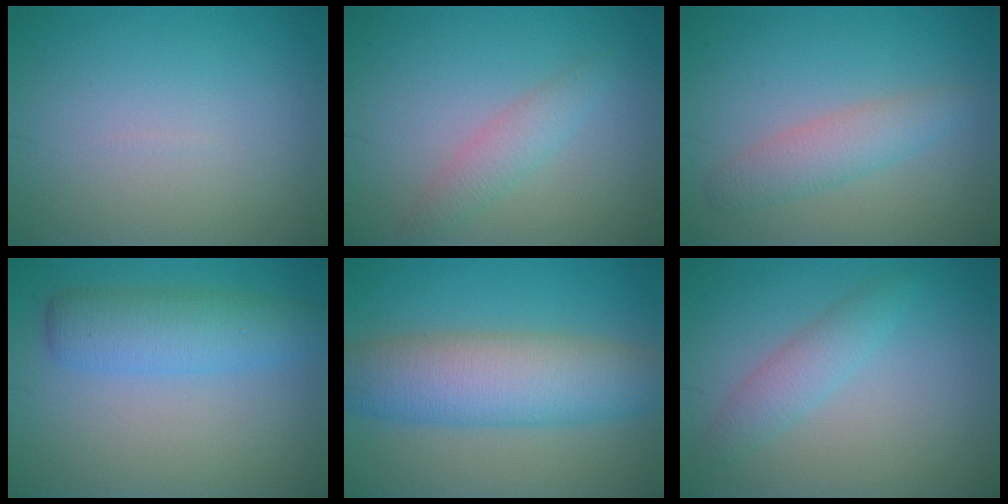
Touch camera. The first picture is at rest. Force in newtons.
{"total": 2.1, "press": 2.1, "slide": 0.1}
{"total": 2.8, "press": 2.8, "slide": 0.0}
{"total": 4.6, "press": 4.6, "slide": 0.1}
{"total": 8.0, "press": 8.0, "slide": 0.3}
{"total": 2.4, "press": 2.4, "slide": 0.1}